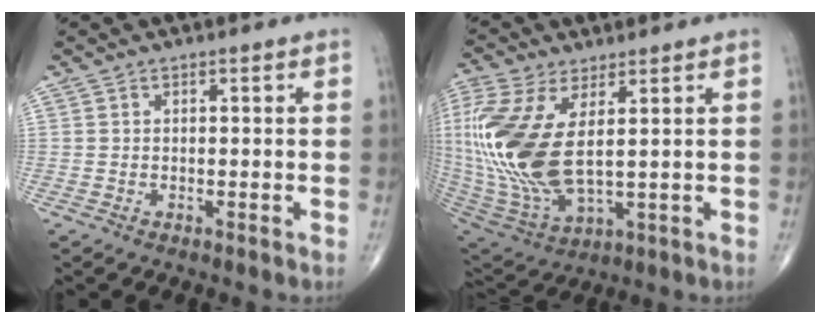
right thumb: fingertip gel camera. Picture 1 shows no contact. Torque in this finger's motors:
{"motor_torque": [2.13, 2.88, 2.38, 0.39, 0.88]}